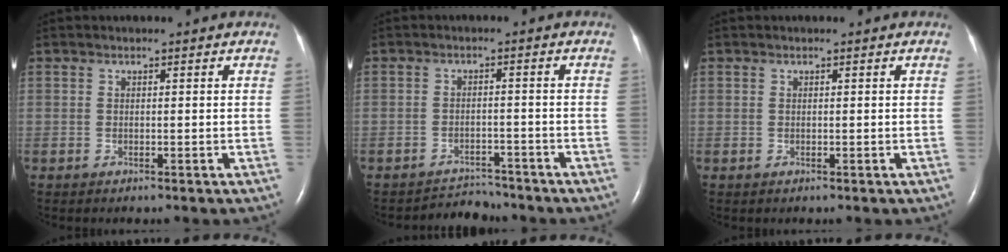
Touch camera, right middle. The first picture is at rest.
{"total": 3.7, "force": [-3.4, 0.5, -1.2], "torque": [0.018, -0.001, -0.052]}
{"total": 0.0}